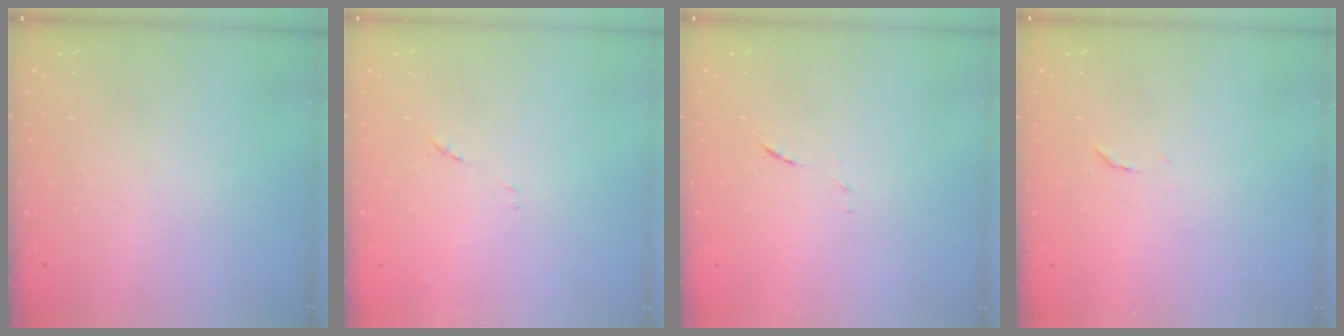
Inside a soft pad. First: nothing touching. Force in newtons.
{"total": 7.1, "press": 7.1, "slide": 0.6}
{"total": 5.0, "press": 5.0, "slide": 0.6}
{"total": 6.3, "press": 6.2, "slide": 0.6}